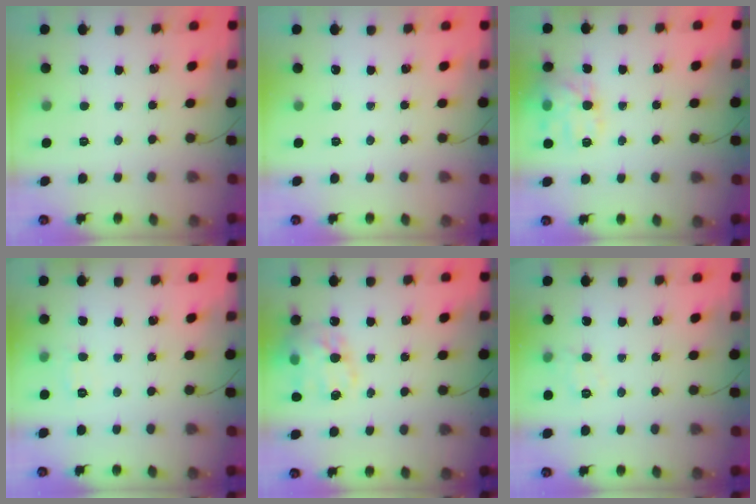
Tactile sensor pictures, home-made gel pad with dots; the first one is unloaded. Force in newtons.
{"total": 0.0}
{"total": 13.9, "press": 13.9, "slide": 0.5}
{"total": 5.8, "press": 5.6, "slide": 1.4}
{"total": 18.8, "press": 18.5, "slide": 3.5}
{"total": 7.8, "press": 7.7, "slide": 1.3}